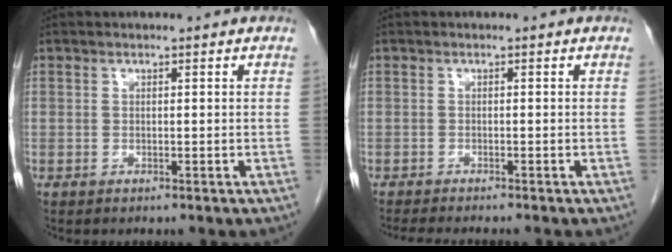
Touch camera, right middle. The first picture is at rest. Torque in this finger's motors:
{"motor_torque": [0.06, -0.05, 0.00, 0.00]}